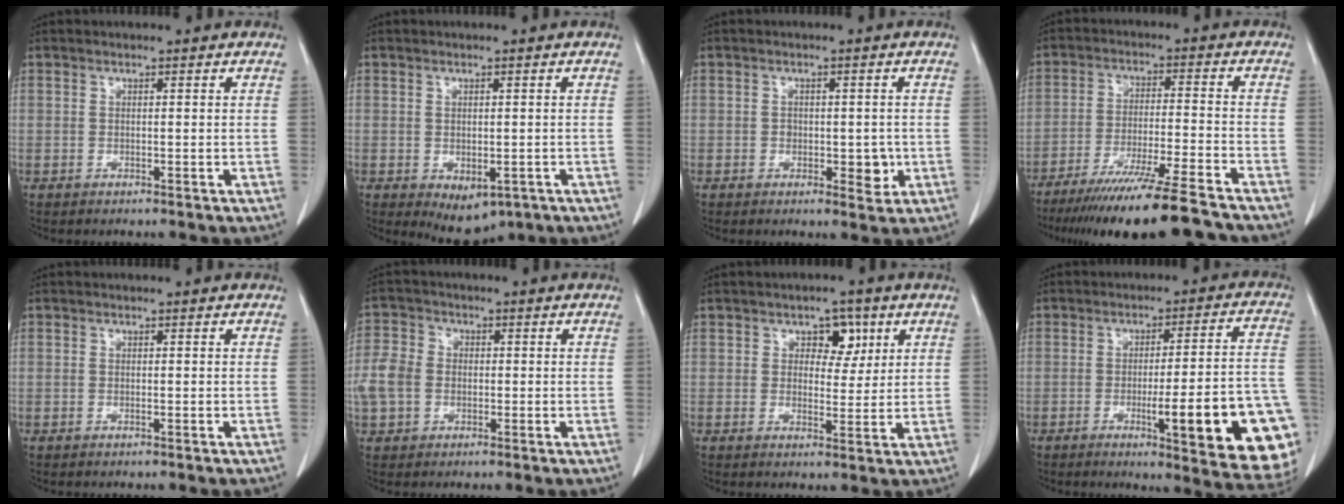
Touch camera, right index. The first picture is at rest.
{"total": 5.3, "force": [-2.5, 3.0, 3.5], "torque": [-0.043, -0.007, -0.022]}
{"total": 3.9, "force": [-0.9, 2.4, 2.9], "torque": [-0.029, 0.001, -0.007]}
{"total": 16.7, "force": [-13.9, -0.5, 9.2], "torque": [-0.142, -0.037, -0.222]}
{"total": 0.0}
{"total": 5.7, "force": [-0.8, 4.7, 3.1], "torque": [-0.083, 0.015, -0.019]}
{"total": 4.6, "force": [2.0, 3.0, 2.9], "torque": [-0.031, 0.008, 0.029]}
{"total": 19.4, "force": [-6.3, 1.9, 18.3], "torque": [-0.143, 0.010, -0.069]}